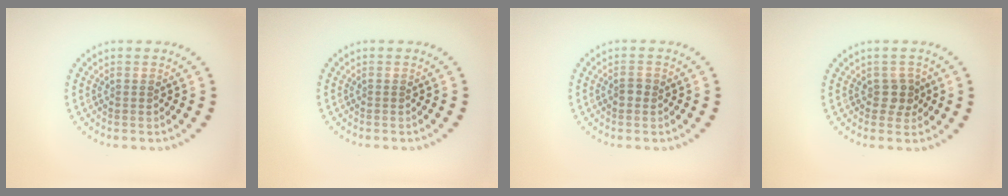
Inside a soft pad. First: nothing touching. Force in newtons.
{"total": 0.0}
{"total": 1.0, "press": 1.0, "slide": 0.1}
{"total": 1.7, "press": 1.5, "slide": 0.8}